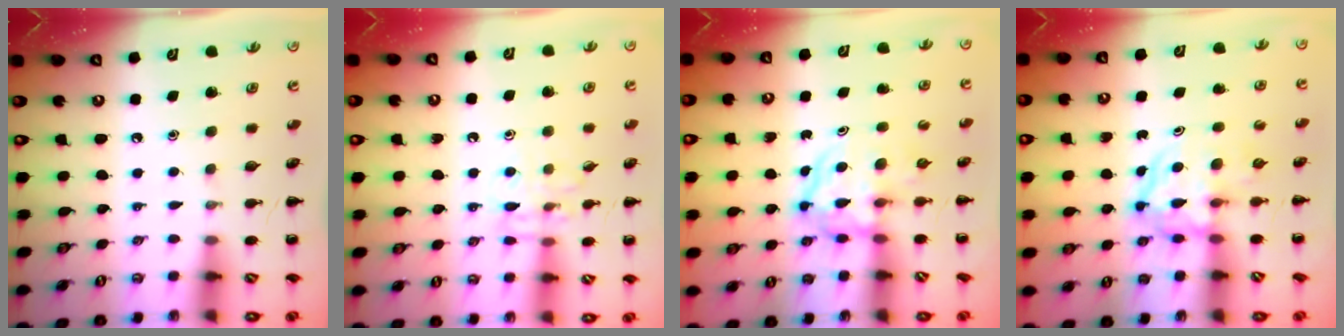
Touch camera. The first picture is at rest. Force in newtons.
{"total": 8.8, "press": 8.8, "slide": 0.9}
{"total": 3.9, "press": 3.9, "slide": 0.4}
{"total": 3.8, "press": 3.8, "slide": 0.4}